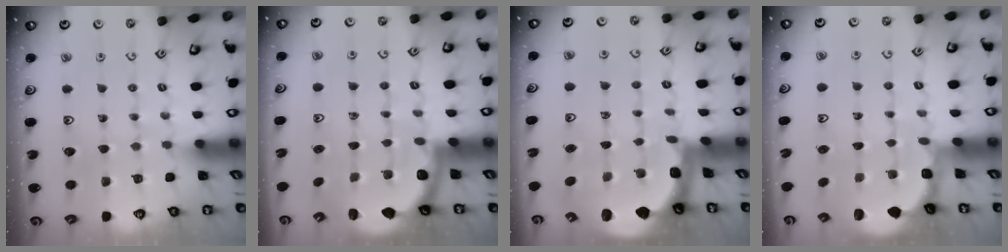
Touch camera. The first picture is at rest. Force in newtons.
{"total": 2.6, "press": 2.5, "slide": 0.7}
{"total": 2.7, "press": 2.2, "slide": 1.5}
{"total": 1.8, "press": 1.6, "slide": 0.8}